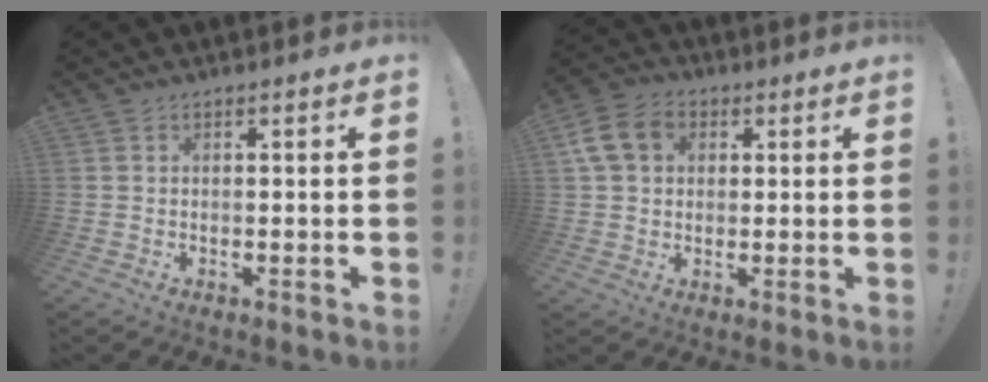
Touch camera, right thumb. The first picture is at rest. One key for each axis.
{"total": 11.0, "fx": 3.5, "fy": 8.5, "fz": 6.1, "tx": -0.114, "ty": 0.002, "tz": 0.071}